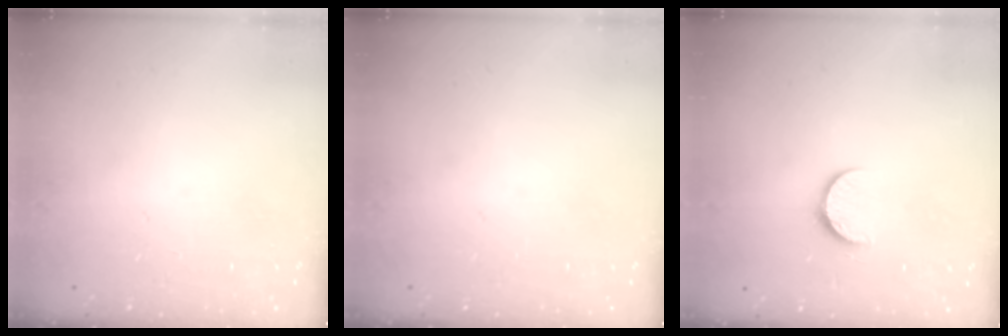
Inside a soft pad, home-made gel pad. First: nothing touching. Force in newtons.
{"total": 0.0}
{"total": 7.1, "press": 7.1, "slide": 0.7}